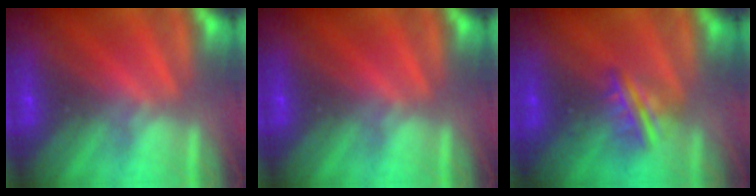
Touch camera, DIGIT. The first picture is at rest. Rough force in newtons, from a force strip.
{"total": 0.0}
{"total": 2.8}